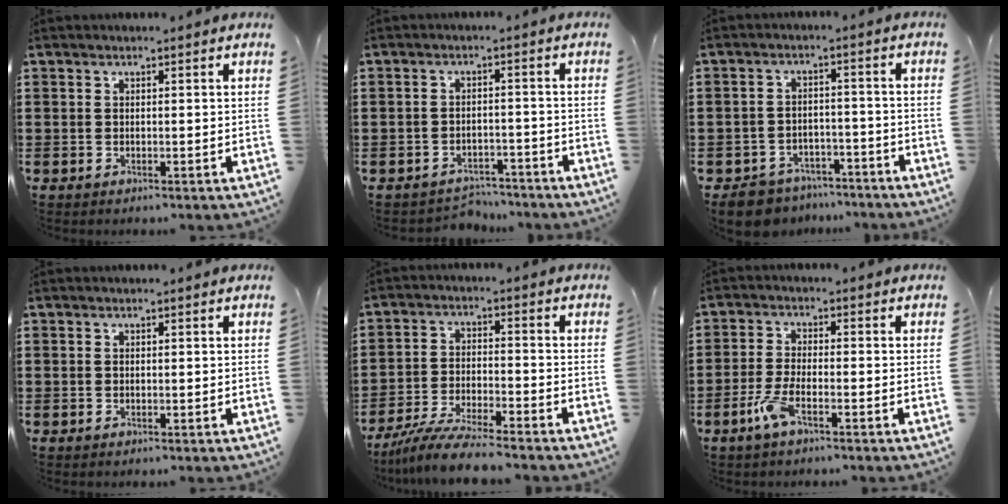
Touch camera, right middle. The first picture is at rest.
{"total": 3.0, "force": [-2.9, 0.6, -0.3], "torque": [-0.004, 0.001, -0.064]}
{"total": 5.5, "force": [-5.3, 1.3, 0.5], "torque": [-0.029, 0.007, -0.111]}
{"total": 0.0}
{"total": 7.0, "force": [-6.4, 0.1, 2.9], "torque": [-0.068, -0.011, -0.125]}
{"total": 4.4, "force": [-2.5, 0.9, 3.5], "torque": [-0.084, -0.006, -0.050]}